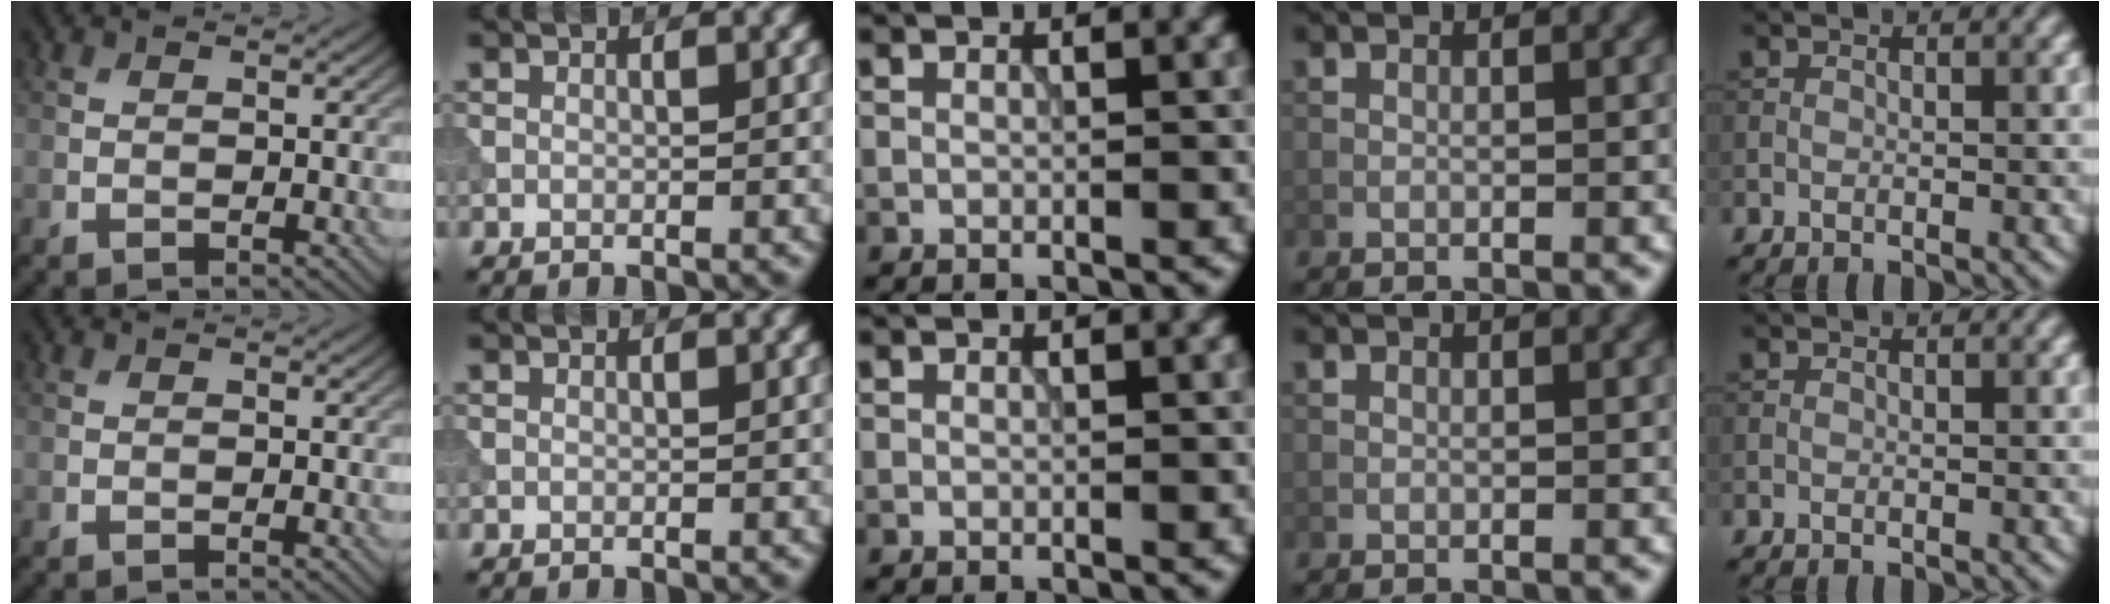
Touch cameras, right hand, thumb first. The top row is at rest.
{}